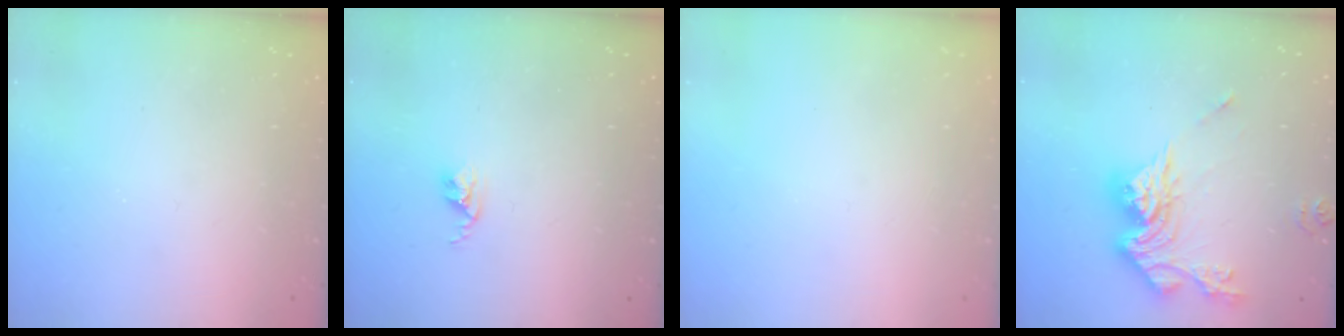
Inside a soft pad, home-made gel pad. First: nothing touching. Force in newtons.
{"total": 2.6, "press": 2.6, "slide": 0.4}
{"total": 0.0}
{"total": 16.4, "press": 16.3, "slide": 1.9}